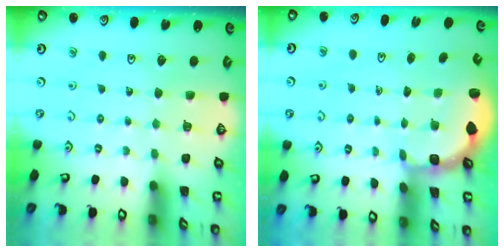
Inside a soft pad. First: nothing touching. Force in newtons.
{"total": 2.4, "press": 1.7, "slide": 1.7}